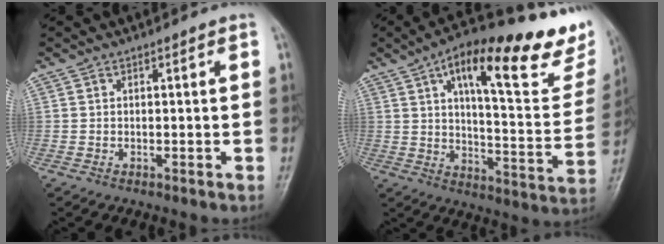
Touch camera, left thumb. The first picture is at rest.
{"total": 26.3, "force": [16.4, 7.8, 19.0], "torque": [-0.233, -0.048, 0.230]}